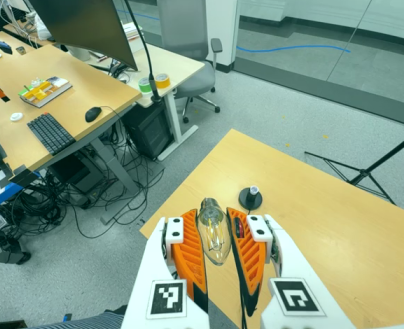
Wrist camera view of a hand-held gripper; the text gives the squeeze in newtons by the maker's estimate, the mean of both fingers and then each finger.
{"total": 22.4, "left": 25.0, "right": 19.7}